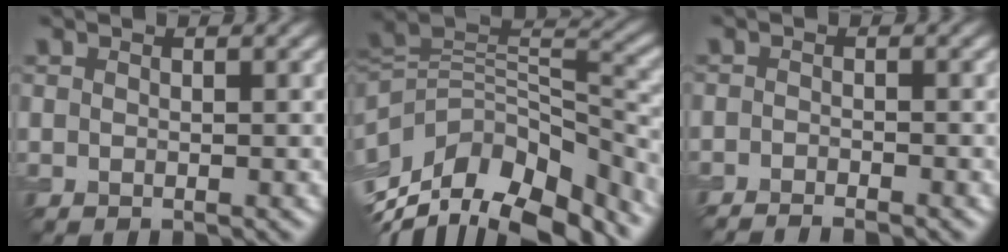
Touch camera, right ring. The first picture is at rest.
{"total": 12.0, "force": [-6.3, 6.7, 7.6], "torque": [-0.162, 0.009, -0.103]}
{"total": 2.2, "force": [-2.0, 0.2, 0.9], "torque": [-0.015, 0.000, -0.039]}